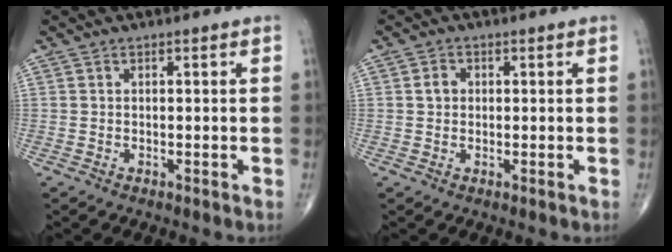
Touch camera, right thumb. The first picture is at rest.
{"total": 2.1, "force": [0.2, 1.8, 1.1], "torque": [-0.010, 0.005, 0.003]}